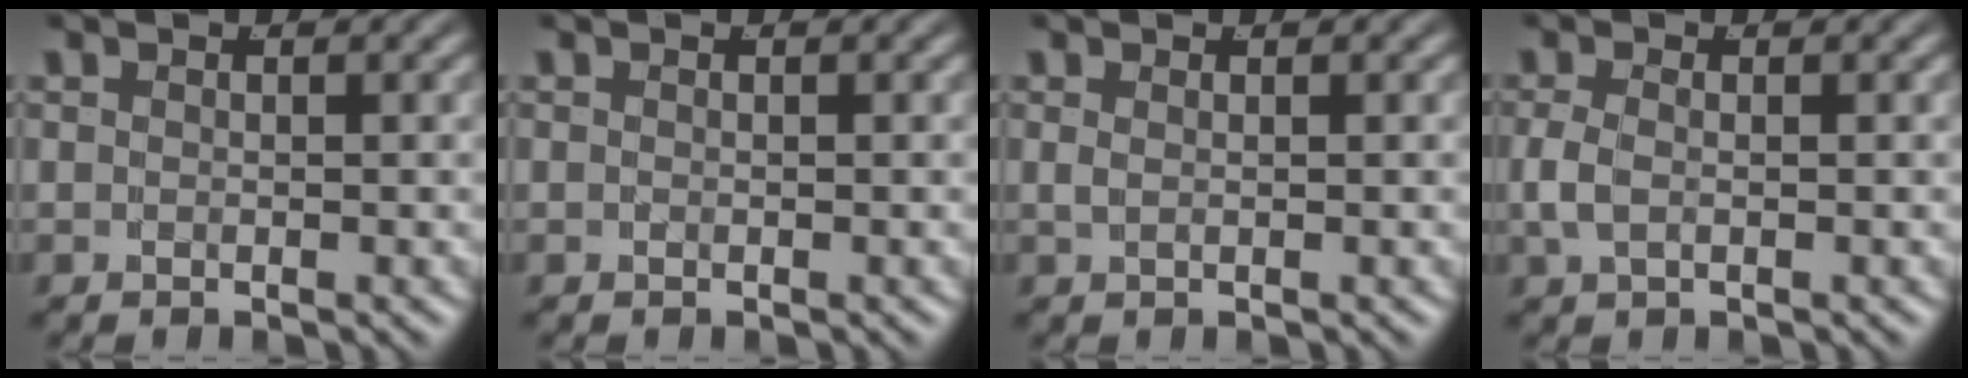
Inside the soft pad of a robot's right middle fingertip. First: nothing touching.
{"total": 0.0}
{"total": 0.5, "force": [0.2, -0.3, 0.4], "torque": [-0.006, -0.004, 0.010]}
{"total": 1.5, "force": [-0.2, 0.6, 1.3], "torque": [-0.034, -0.004, 0.002]}